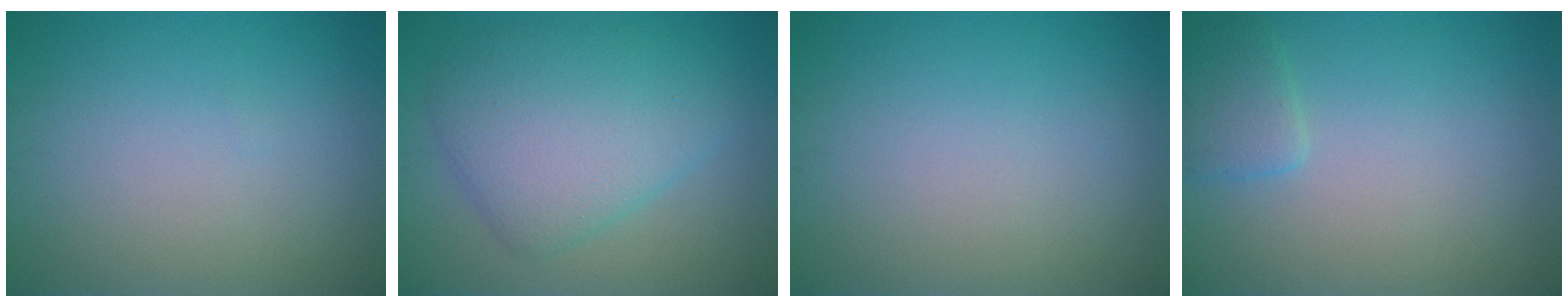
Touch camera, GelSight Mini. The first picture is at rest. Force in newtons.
{"total": 7.2, "press": 7.2, "slide": 0.2}
{"total": 0.0}
{"total": 1.8, "press": 1.8, "slide": 0.2}